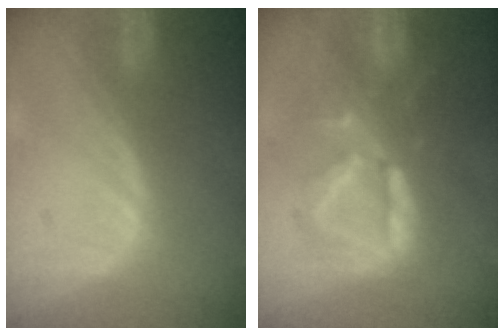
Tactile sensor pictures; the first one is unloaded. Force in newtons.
{"total": 8.0, "press": 8.0, "slide": 0.1}